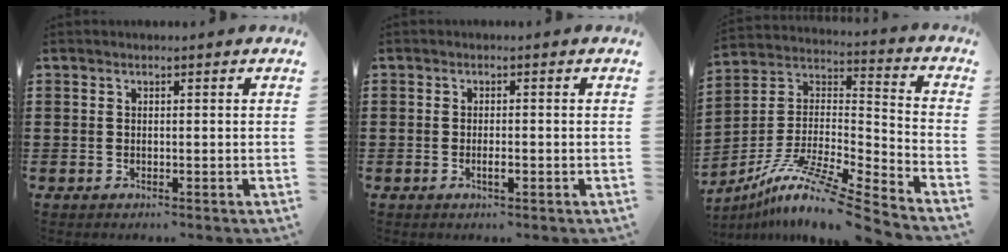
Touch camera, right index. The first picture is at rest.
{"total": 1.5, "force": [-0.5, 0.5, 1.3], "torque": [-0.025, 0.000, -0.009]}
{"total": 11.8, "force": [-9.1, -0.1, 7.5], "torque": [-0.141, -0.004, -0.178]}